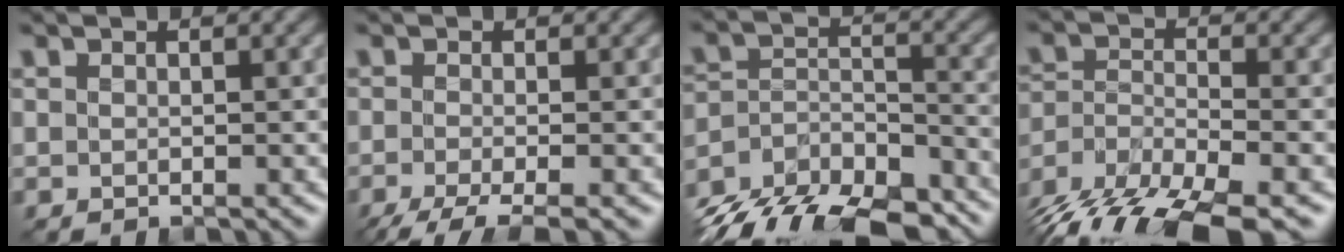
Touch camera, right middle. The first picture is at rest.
{"total": 5.2, "force": [-3.2, 1.3, 3.8], "torque": [-0.059, -0.011, -0.063]}
{"total": 16.4, "force": [-13.8, 6.7, 5.8], "torque": [-0.115, -0.009, -0.196]}
{"total": 11.4, "force": [-9.0, 4.0, 5.6], "torque": [-0.111, -0.029, -0.153]}